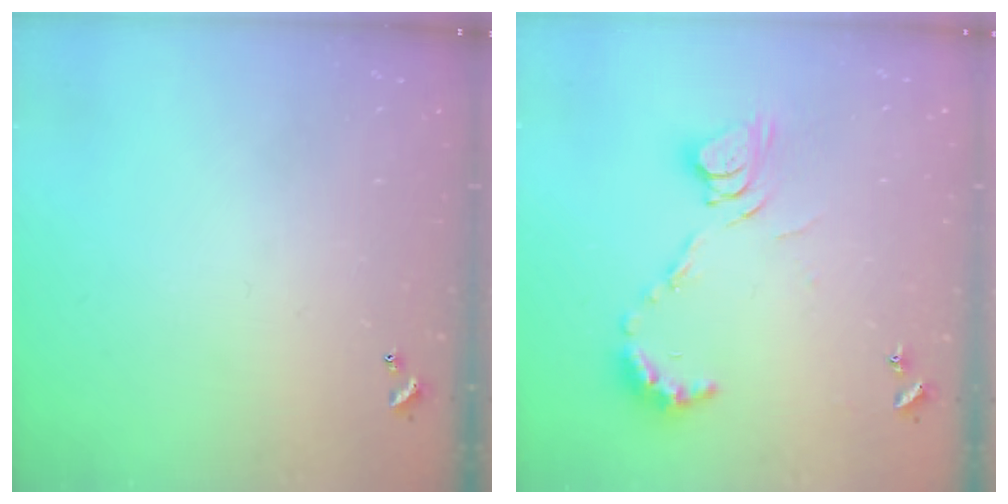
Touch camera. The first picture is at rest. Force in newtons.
{"total": 9.3, "press": 9.3, "slide": 0.3}